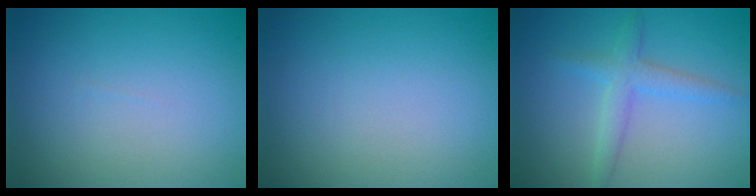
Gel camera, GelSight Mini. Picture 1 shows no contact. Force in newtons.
{"total": 0.0}
{"total": 2.4, "press": 2.4, "slide": 0.2}